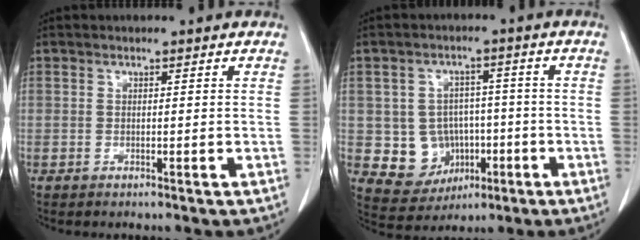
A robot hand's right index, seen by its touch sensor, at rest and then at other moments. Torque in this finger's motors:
{"motor_torque": [-0.02, 0.08, -0.35, -0.15]}